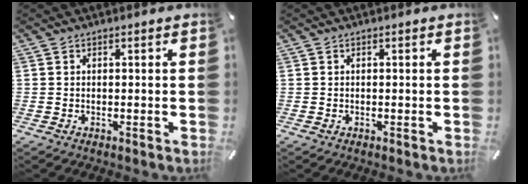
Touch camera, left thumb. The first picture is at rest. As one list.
[{"total": 0.0}]